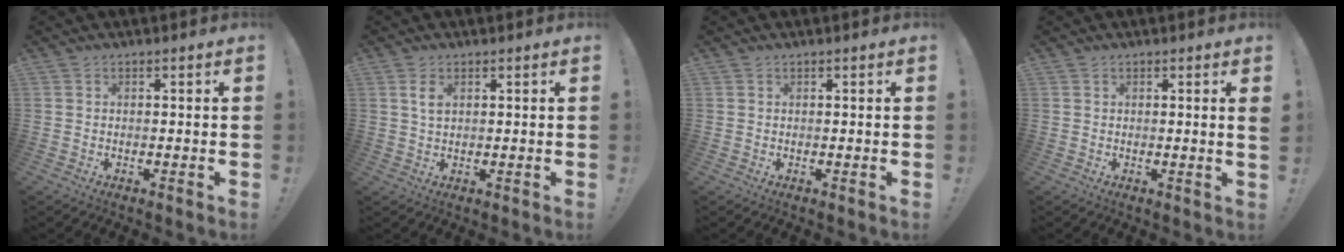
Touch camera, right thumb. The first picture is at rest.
{"total": 3.0, "force": [1.2, 1.5, 2.3], "torque": [-0.036, -0.003, 0.018]}
{"total": 0.0}
{"total": 1.2, "force": [0.4, -0.4, 1.1], "torque": [-0.010, -0.005, 0.004]}